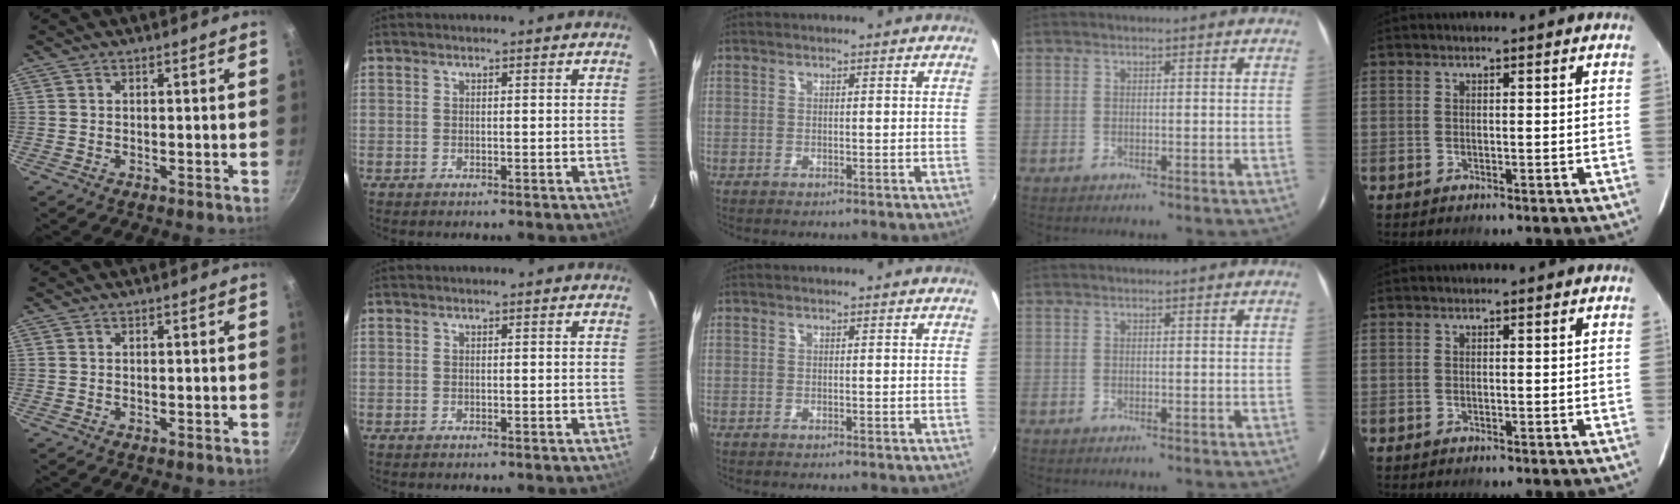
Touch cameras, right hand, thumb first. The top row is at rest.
{}